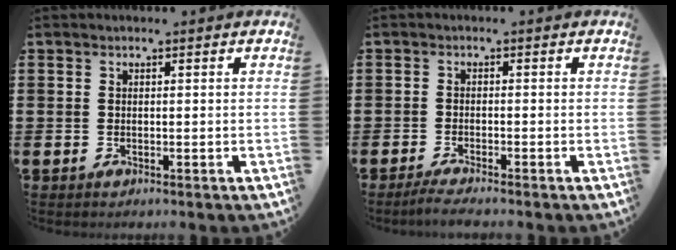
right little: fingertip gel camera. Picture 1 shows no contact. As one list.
[{"total": 1.4, "force": [-1.0, 0.0, 1.0], "torque": [-0.016, 0.000, -0.019]}]